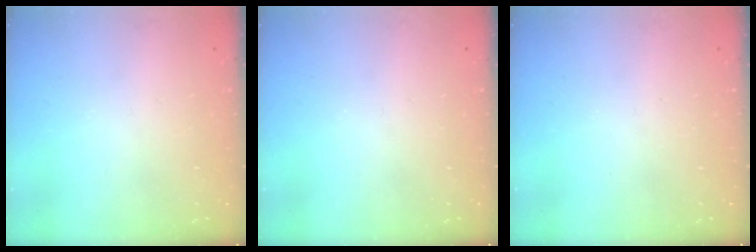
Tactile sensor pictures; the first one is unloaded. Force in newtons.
{"total": 0.0}
{"total": 0.0}